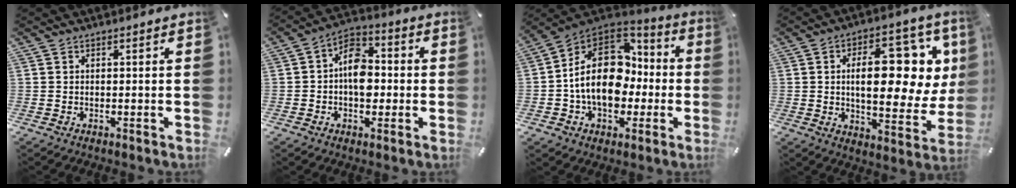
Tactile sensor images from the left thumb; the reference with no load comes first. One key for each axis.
{"total": 9.9, "fx": -1.2, "fy": 6.9, "fz": 6.9, "tx": -0.110, "ty": 0.014, "tz": -0.023}
{"total": 19.3, "fx": -0.7, "fy": 14.2, "fz": 13.0, "tx": -0.243, "ty": 0.009, "tz": -0.007}
{"total": 19.8, "fx": 4.8, "fy": 9.7, "fz": 16.6, "tx": -0.224, "ty": -0.026, "tz": 0.076}